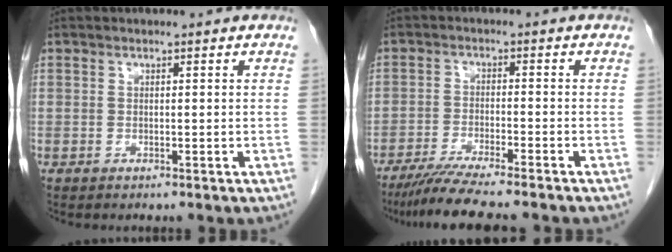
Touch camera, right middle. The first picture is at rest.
{"total": 9.1, "force": [-7.7, -0.3, 4.8], "torque": [-0.074, -0.027, -0.125]}